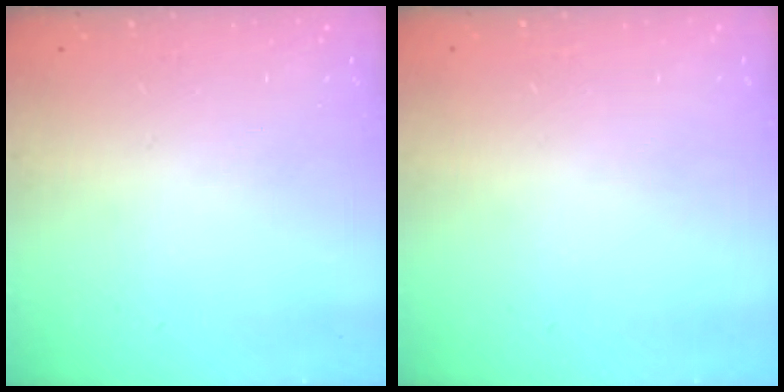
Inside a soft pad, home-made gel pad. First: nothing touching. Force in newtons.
{"total": 0.6, "press": 0.5, "slide": 0.2}